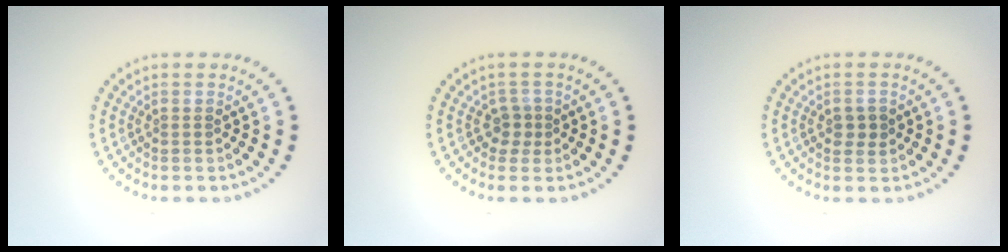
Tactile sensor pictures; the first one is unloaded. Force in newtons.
{"total": 1.5, "press": 1.2, "slide": 0.9}
{"total": 1.5, "press": 1.5, "slide": 0.1}